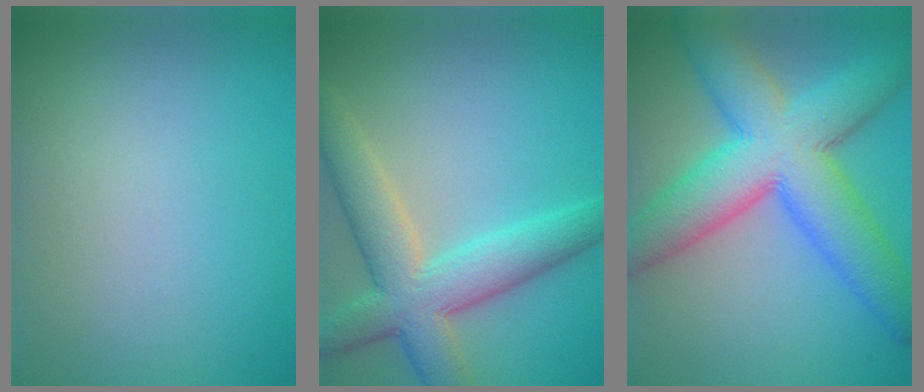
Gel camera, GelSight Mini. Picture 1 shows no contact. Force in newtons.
{"total": 7.6, "press": 7.6, "slide": 0.5}
{"total": 10.8, "press": 10.8, "slide": 0.2}